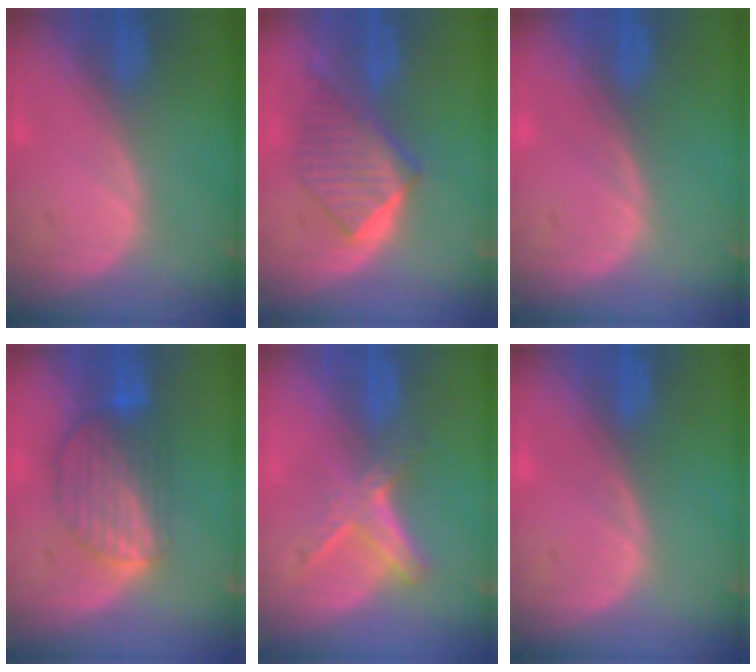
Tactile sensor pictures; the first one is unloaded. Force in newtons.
{"total": 6.5, "press": 6.4, "slide": 1.0}
{"total": 0.0}
{"total": 7.7, "press": 7.1, "slide": 3.0}
{"total": 5.8, "press": 5.2, "slide": 2.5}
{"total": 0.0}